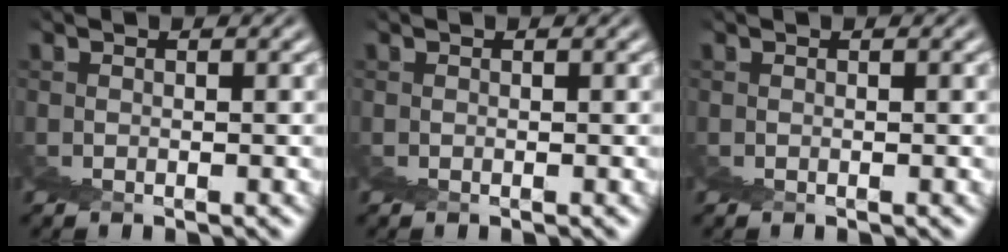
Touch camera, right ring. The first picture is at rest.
{"total": 0.0}
{"total": 0.0}